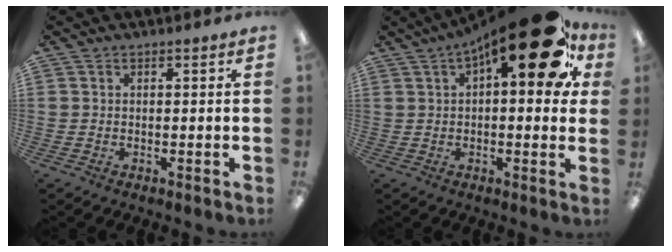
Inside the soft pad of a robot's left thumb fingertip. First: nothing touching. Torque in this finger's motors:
{"motor_torque": [0.02, 1.42, 1.35, -1.42, 0.16]}